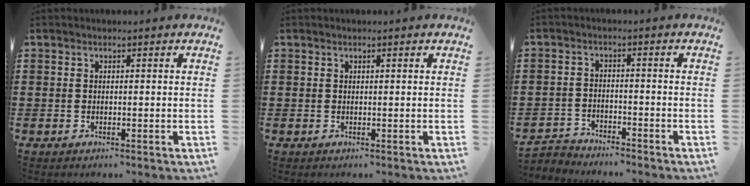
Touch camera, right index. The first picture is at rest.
{"total": 0.0}
{"total": 3.1, "force": [-3.0, 0.5, -0.4], "torque": [-0.003, 0.001, -0.067]}